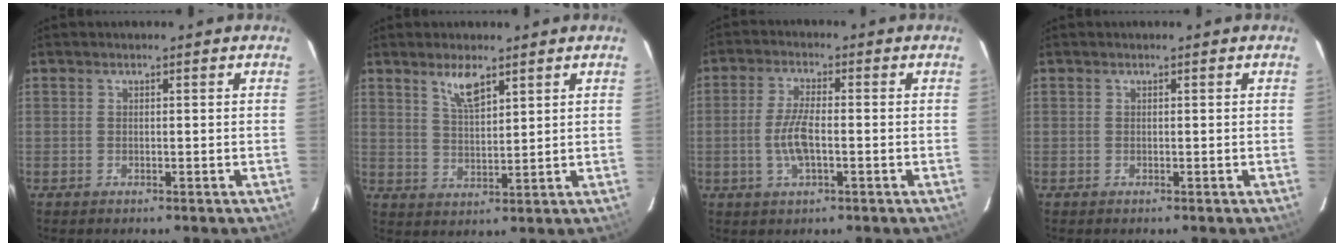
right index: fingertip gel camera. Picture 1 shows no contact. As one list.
[{"total": 5.4, "force": [3.7, 1.6, 3.6], "torque": [-0.066, -0.004, 0.072]}, {"total": 6.2, "force": [-1.4, 2.0, 5.7], "torque": [-0.120, -0.001, -0.028]}, {"total": 0.0}]